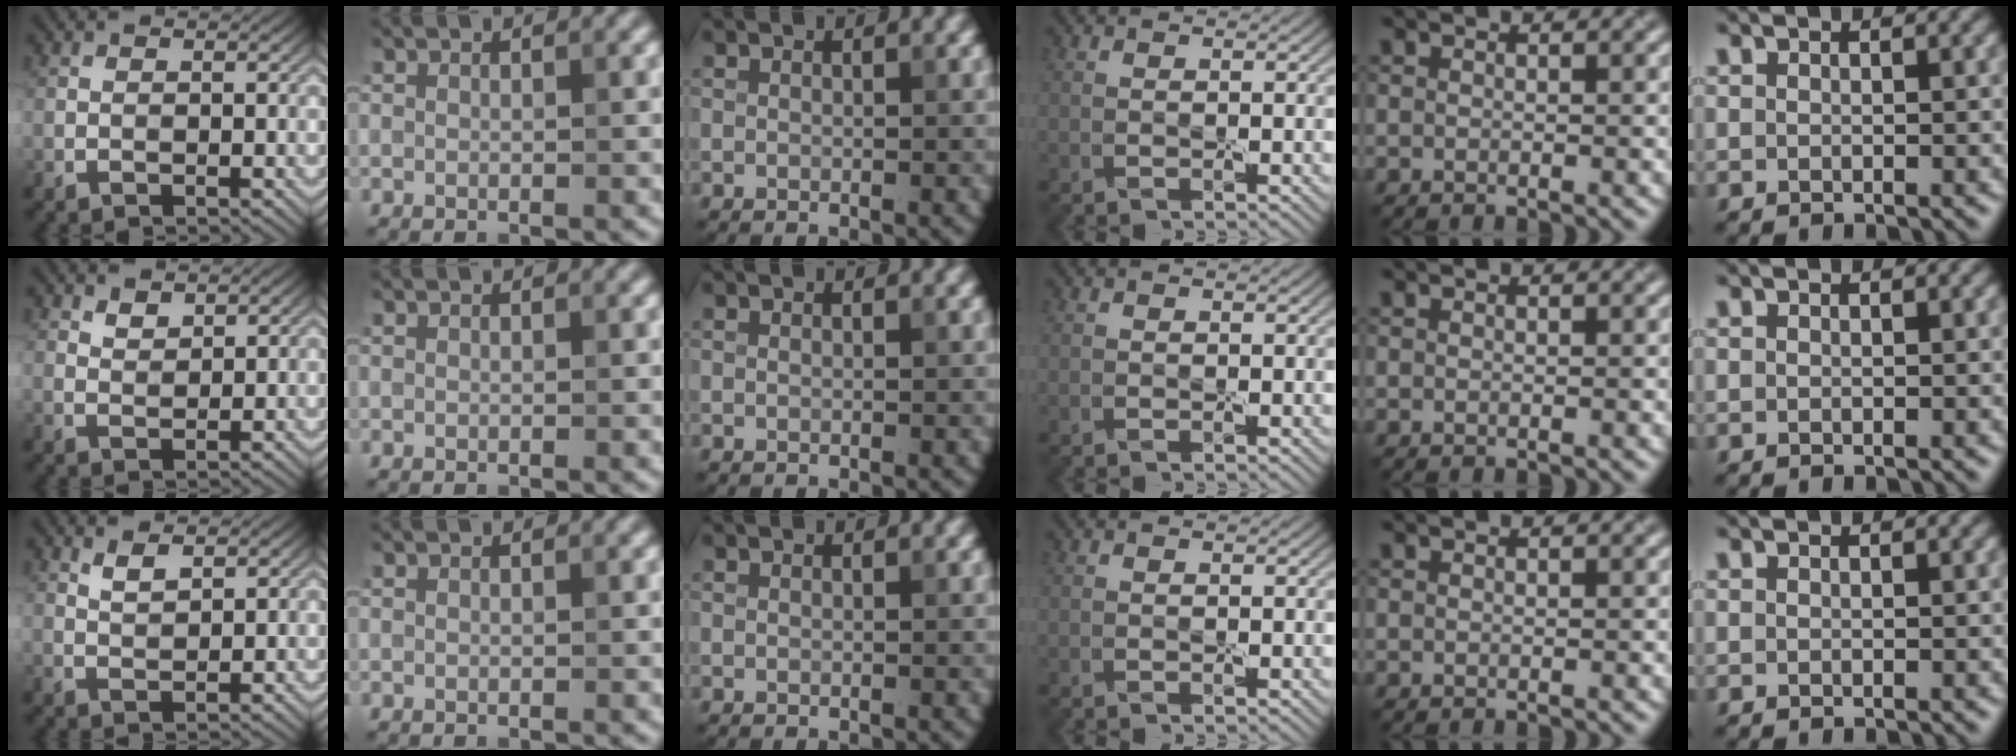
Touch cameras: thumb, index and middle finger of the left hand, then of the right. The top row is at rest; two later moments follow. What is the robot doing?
{"motion": "peel", "object": "bandage"}